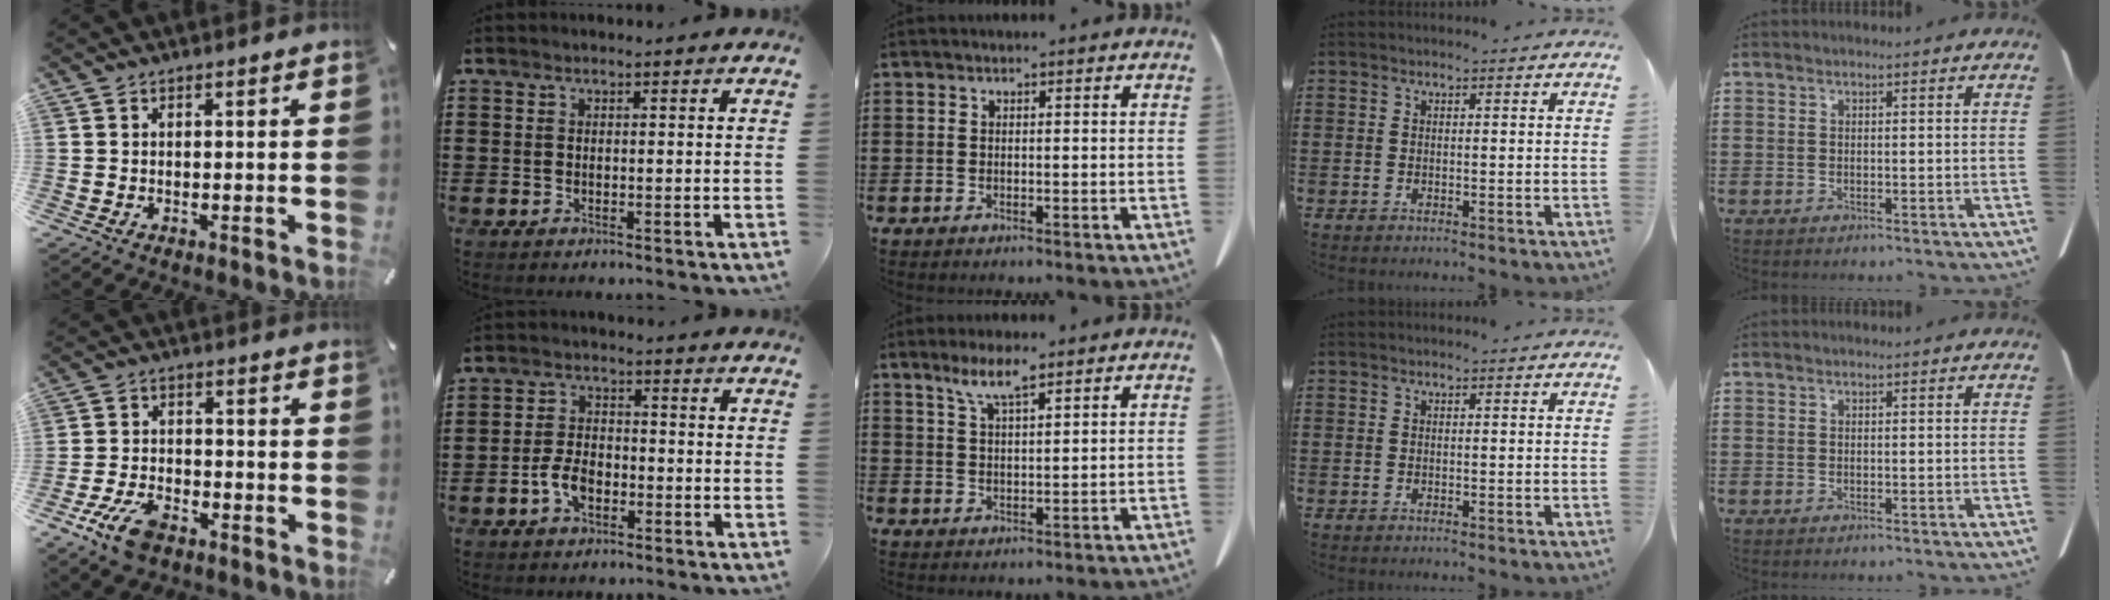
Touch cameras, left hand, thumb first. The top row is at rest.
{"thumb": {"total": 9.1, "force": [-5.3, 4.8, 5.6], "torque": [-0.127, 0.015, -0.100]}, "index": {"total": 4.7, "force": [-1.8, 2.5, 3.5], "torque": [-0.088, -0.002, -0.041]}, "middle": {"total": 5.3, "force": [3.5, 1.0, 3.8], "torque": [-0.085, 0.000, 0.062]}}